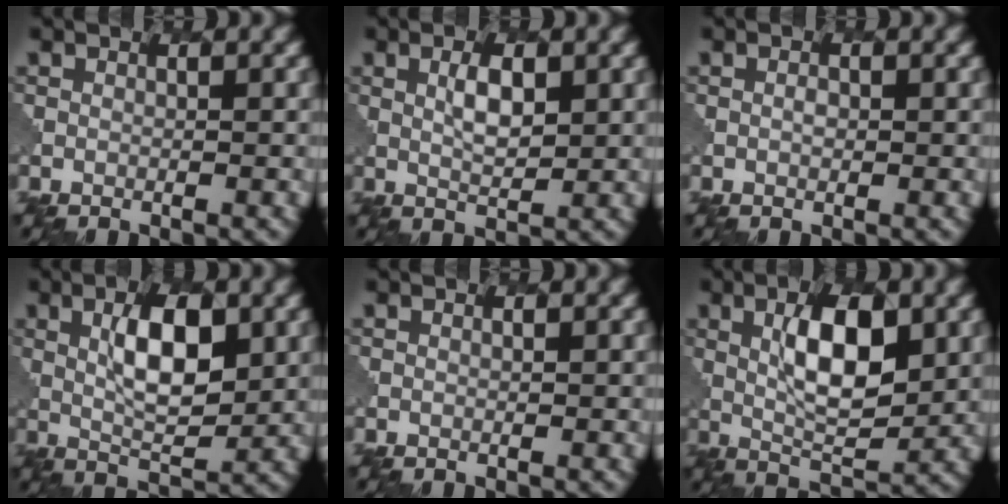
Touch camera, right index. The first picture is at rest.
{"total": 2.5, "force": [0.9, 1.0, 2.1], "torque": [-0.043, 0.002, 0.019]}
{"total": 0.8, "force": [-0.1, 0.5, 0.5], "torque": [-0.009, 0.001, -0.001]}
{"total": 5.8, "force": [1.4, 2.3, 5.1], "torque": [-0.087, 0.003, 0.027]}
{"total": 0.0}
{"total": 6.6, "force": [1.4, 2.6, 5.9], "torque": [-0.097, 0.002, 0.027]}